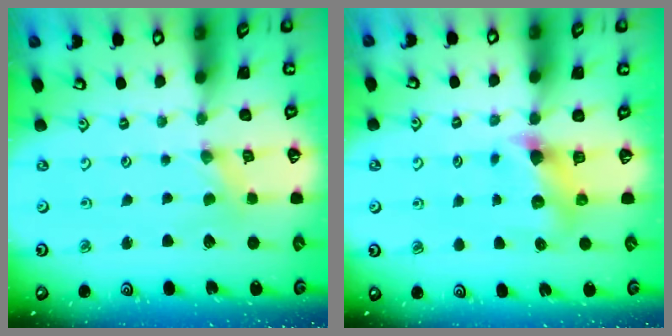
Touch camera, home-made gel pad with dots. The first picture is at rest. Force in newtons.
{"total": 6.0, "press": 6.0, "slide": 0.2}